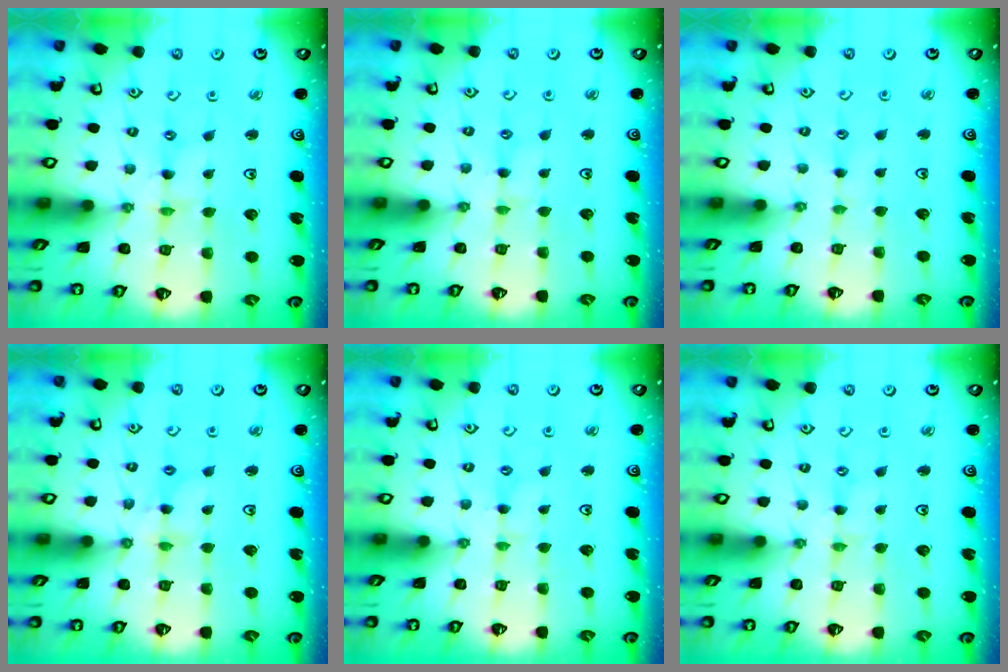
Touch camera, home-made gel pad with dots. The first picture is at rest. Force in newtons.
{"total": 2.5, "press": 2.4, "slide": 0.4}
{"total": 0.6, "press": 0.6, "slide": 0.2}
{"total": 3.9, "press": 3.8, "slide": 0.3}
{"total": 1.1, "press": 1.1, "slide": 0.3}
{"total": 0.5, "press": 0.5, "slide": 0.2}